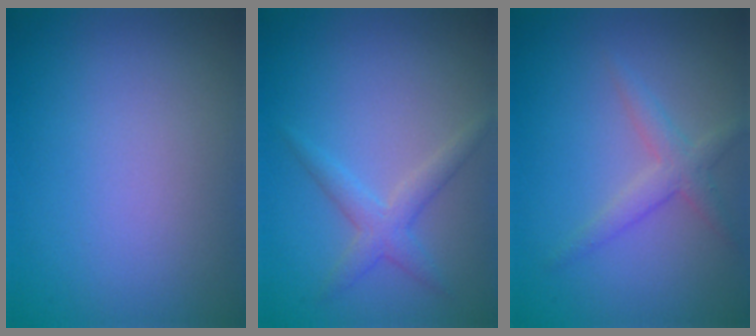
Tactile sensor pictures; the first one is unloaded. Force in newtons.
{"total": 2.4, "press": 2.4, "slide": 0.0}
{"total": 2.3, "press": 2.3, "slide": 0.1}